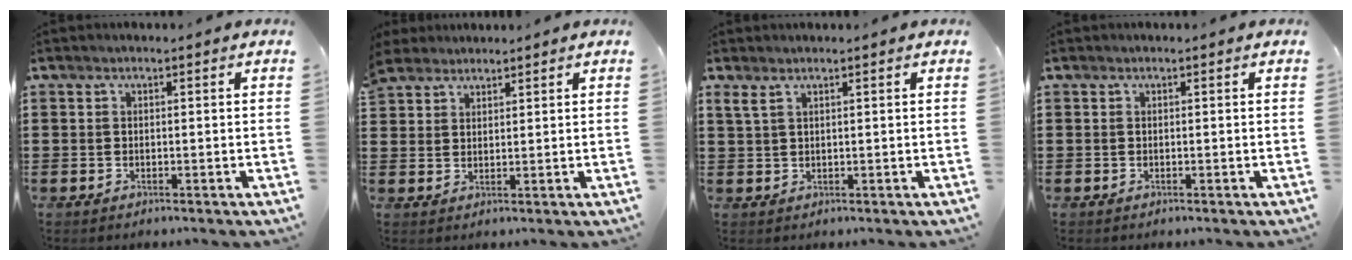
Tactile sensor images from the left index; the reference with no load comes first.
{"total": 3.1, "force": [2.9, 1.1, -0.3], "torque": [-0.006, 0.001, 0.057]}
{"total": 1.9, "force": [1.3, 0.6, 1.3], "torque": [-0.031, 0.003, 0.023]}
{"total": 0.0}